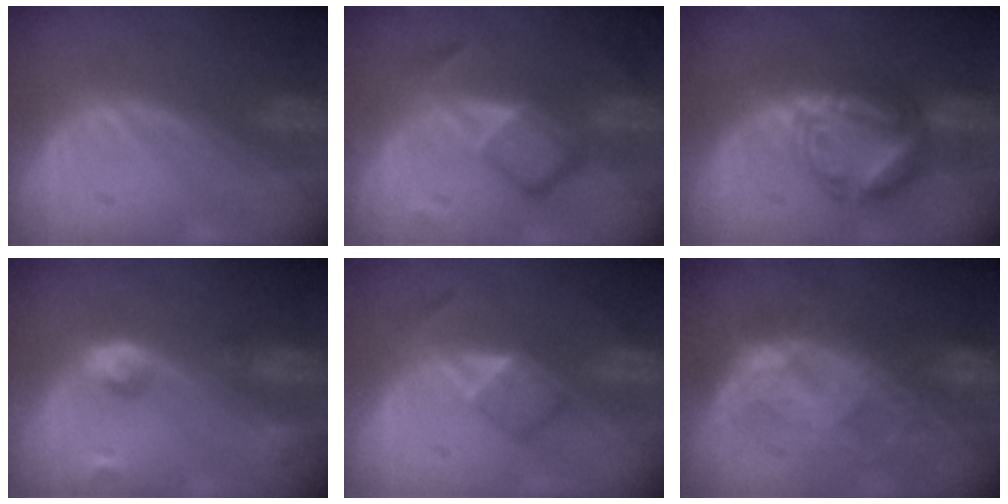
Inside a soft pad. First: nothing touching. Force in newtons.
{"total": 6.9, "press": 5.9, "slide": 3.6}
{"total": 7.3, "press": 7.3, "slide": 0.6}
{"total": 4.6, "press": 4.1, "slide": 2.0}
{"total": 5.2, "press": 4.4, "slide": 2.7}
{"total": 8.8, "press": 8.6, "slide": 2.1}